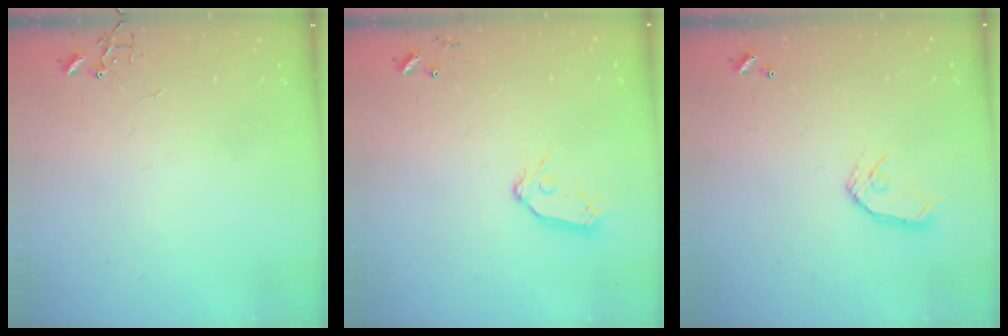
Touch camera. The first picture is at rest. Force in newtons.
{"total": 8.0, "press": 8.0, "slide": 0.5}
{"total": 8.8, "press": 8.8, "slide": 0.6}